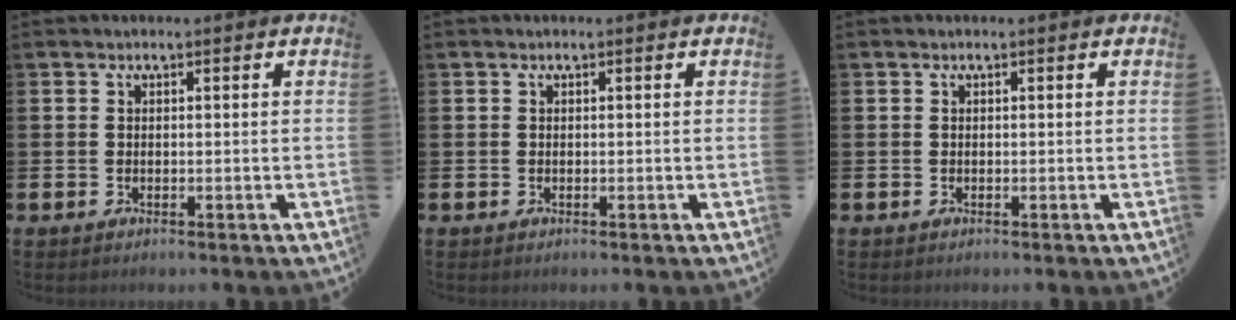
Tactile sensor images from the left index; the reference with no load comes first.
{"total": 0.0}
{"total": 0.0}